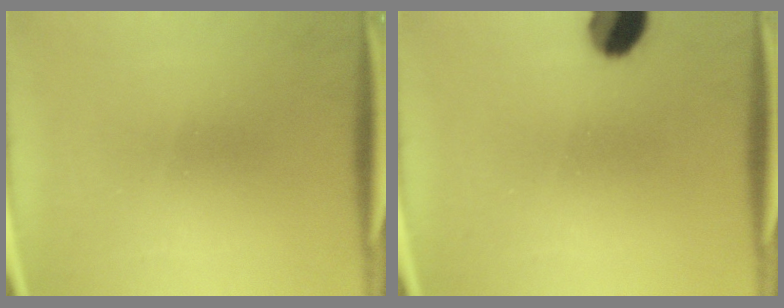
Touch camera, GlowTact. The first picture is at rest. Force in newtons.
{"total": 7.5}